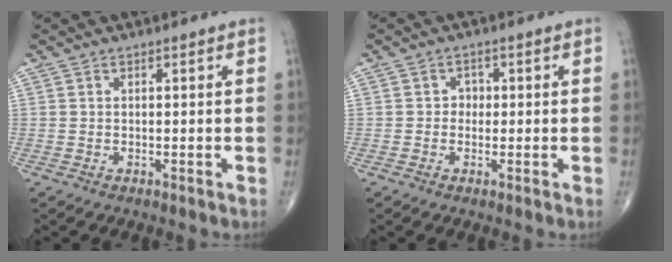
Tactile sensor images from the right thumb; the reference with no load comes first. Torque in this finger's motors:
{"motor_torque": [-0.26, -0.07, 0.23, -0.01, -0.02]}